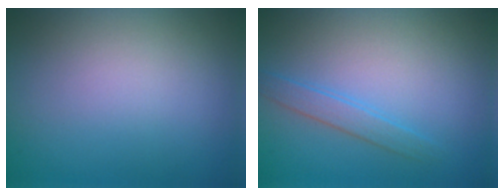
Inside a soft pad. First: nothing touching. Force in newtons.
{"total": 1.7, "press": 1.7, "slide": 0.1}